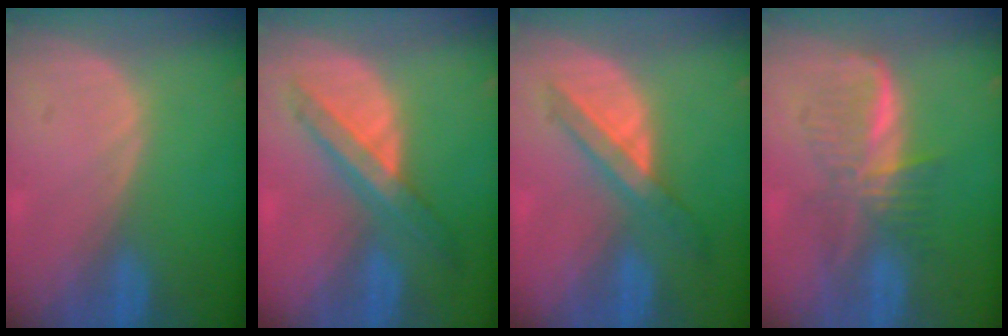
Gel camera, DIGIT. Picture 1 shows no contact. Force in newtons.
{"total": 7.2, "press": 6.2, "slide": 3.7}
{"total": 5.8, "press": 5.5, "slide": 1.9}
{"total": 6.0, "press": 5.9, "slide": 0.8}